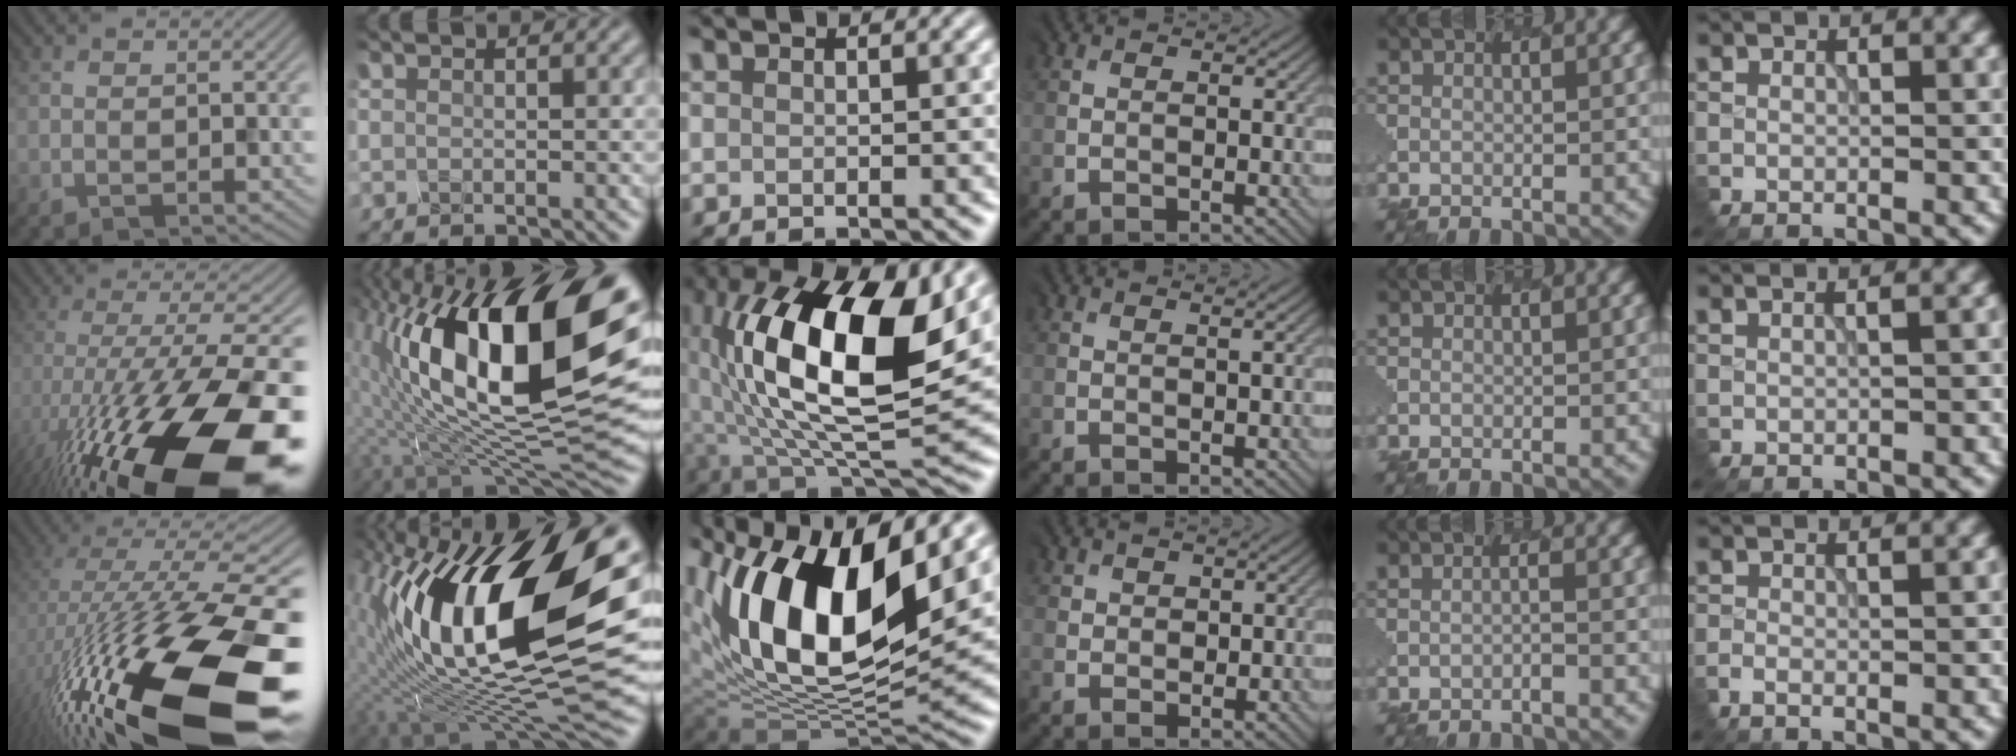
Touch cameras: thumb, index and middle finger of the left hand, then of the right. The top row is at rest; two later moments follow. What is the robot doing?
{"motion": "disassemble", "object": "hinged tin"}